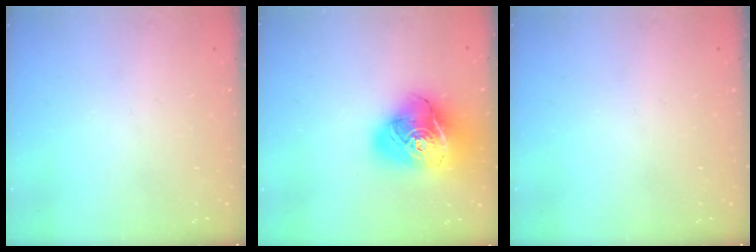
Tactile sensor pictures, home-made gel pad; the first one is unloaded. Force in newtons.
{"total": 22.2, "press": 22.0, "slide": 2.8}
{"total": 0.0}